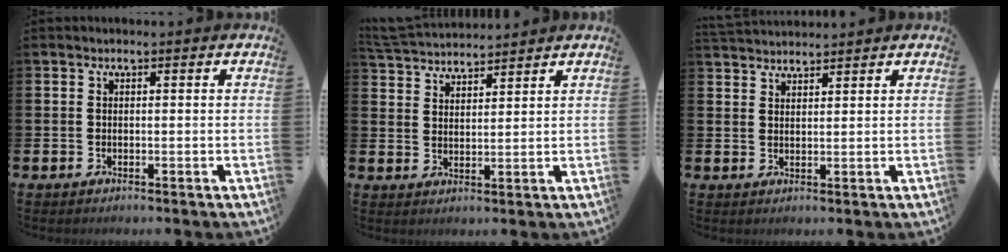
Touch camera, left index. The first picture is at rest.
{"total": 5.0, "force": [5.0, 0.5, 0.2], "torque": [-0.028, -0.024, 0.092]}
{"total": 2.8, "force": [2.8, 0.4, 0.1], "torque": [-0.008, -0.011, 0.052]}